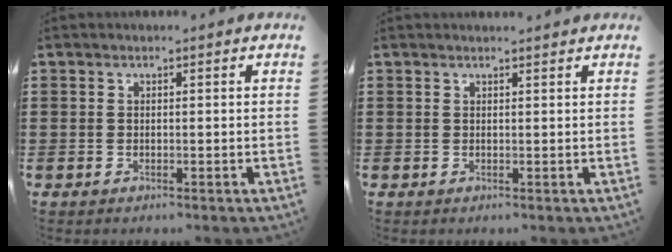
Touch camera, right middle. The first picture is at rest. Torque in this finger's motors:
{"motor_torque": [-0.14, -0.12, -0.15, -0.02]}